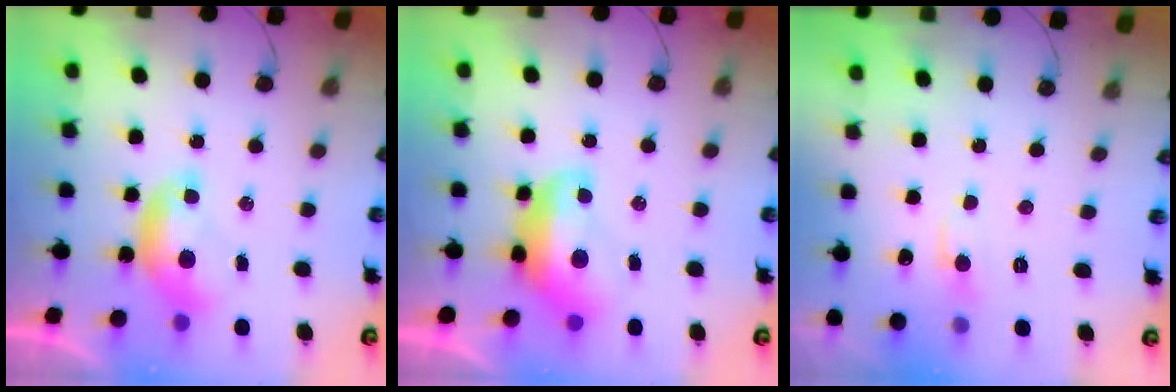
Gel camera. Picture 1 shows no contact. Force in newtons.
{"total": 2.4, "press": 2.4, "slide": 0.6}
{"total": 1.7, "press": 1.6, "slide": 0.7}